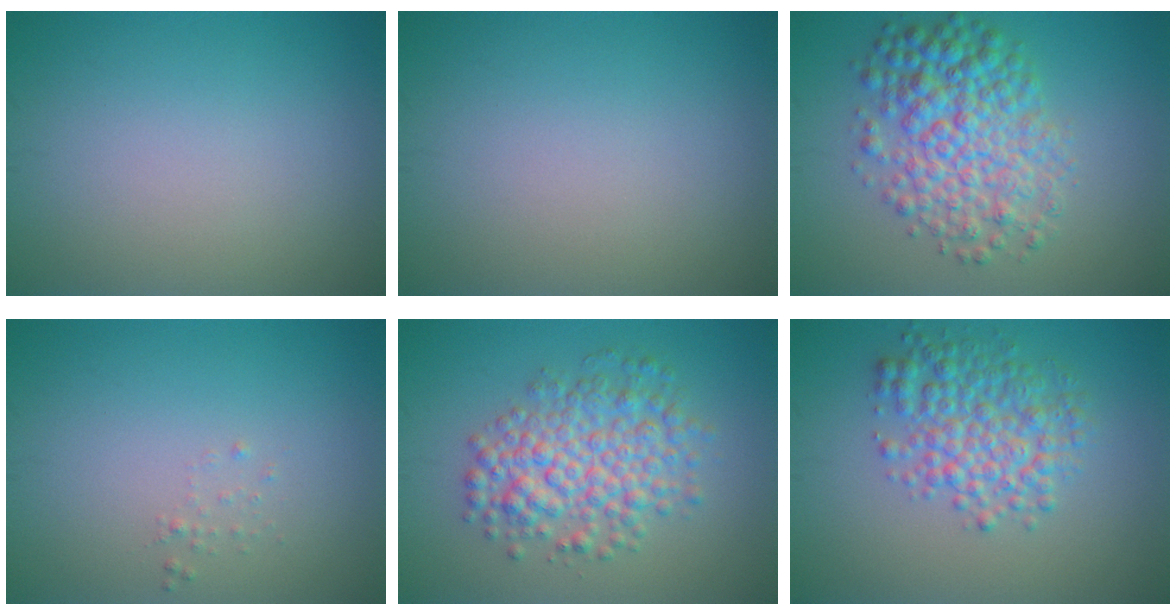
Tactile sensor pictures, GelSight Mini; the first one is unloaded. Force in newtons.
{"total": 0.0}
{"total": 6.7, "press": 6.7, "slide": 0.1}
{"total": 0.5, "press": 0.5, "slide": 0.1}
{"total": 5.8, "press": 5.8, "slide": 0.1}
{"total": 5.0, "press": 5.0, "slide": 0.1}